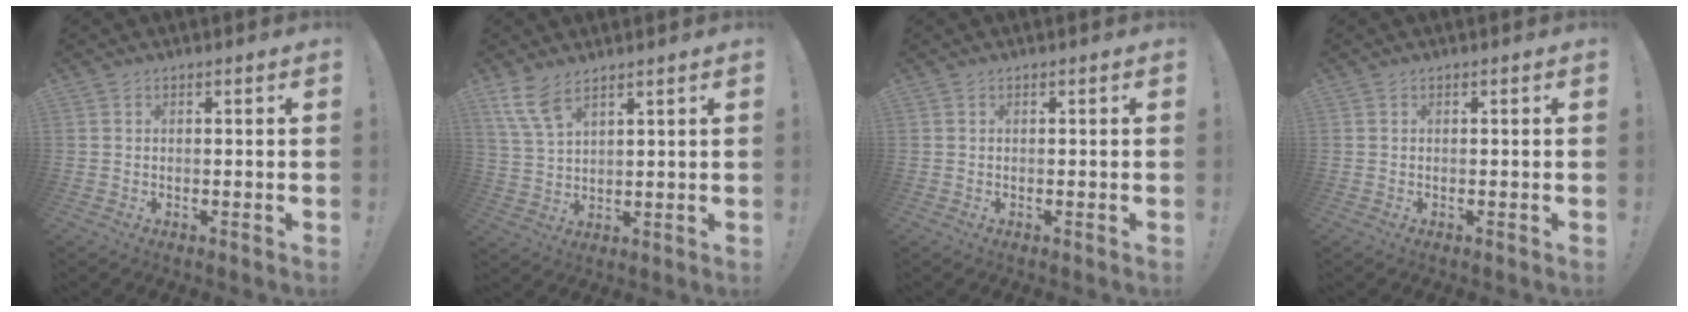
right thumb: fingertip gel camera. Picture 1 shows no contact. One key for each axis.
{"total": 7.9, "fx": 5.9, "fy": 3.1, "fz": 4.3, "tx": -0.087, "ty": -0.025, "tz": 0.114}
{"total": 0.0}
{"total": 0.0}